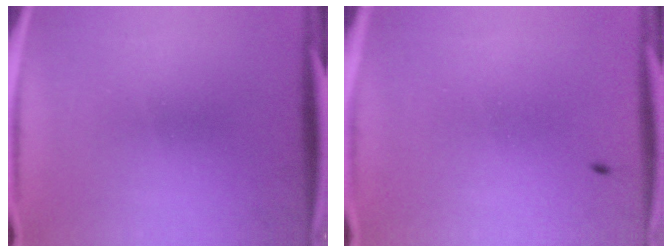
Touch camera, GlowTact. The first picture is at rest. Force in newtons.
{"total": 0.8}